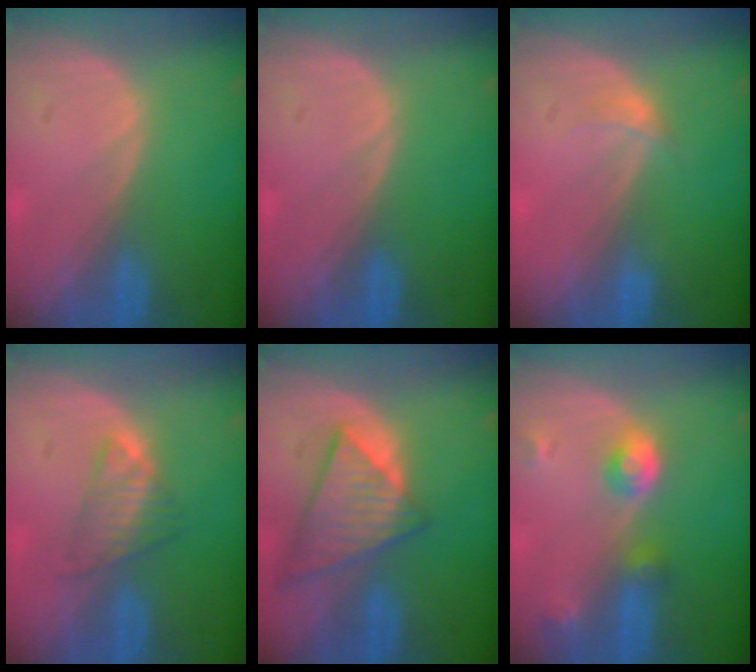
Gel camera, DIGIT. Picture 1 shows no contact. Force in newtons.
{"total": 0.0}
{"total": 1.2, "press": 1.2, "slide": 0.1}
{"total": 4.0, "press": 4.0, "slide": 0.6}
{"total": 9.1, "press": 7.9, "slide": 4.5}
{"total": 4.6, "press": 4.2, "slide": 1.9}